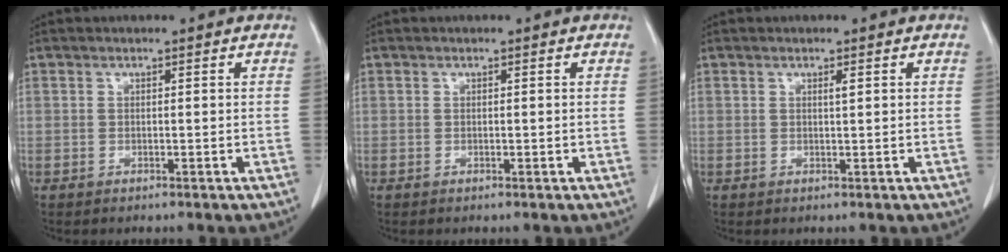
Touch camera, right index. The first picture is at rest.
{"total": 0.0}
{"total": 0.7, "force": [0.3, 0.0, 0.6], "torque": [-0.015, 0.000, 0.007]}